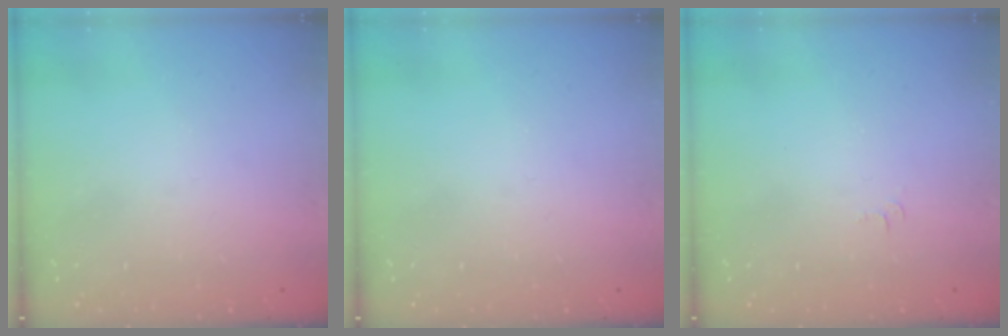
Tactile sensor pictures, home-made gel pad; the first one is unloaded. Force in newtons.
{"total": 0.0}
{"total": 3.3, "press": 3.3, "slide": 0.5}